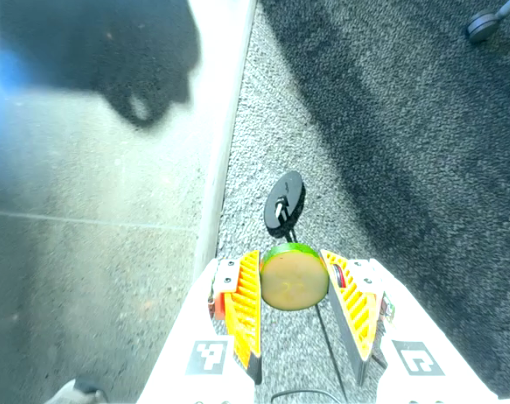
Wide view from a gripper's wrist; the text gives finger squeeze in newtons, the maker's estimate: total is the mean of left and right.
{"total": 7.8, "left": 7.7, "right": 7.9}